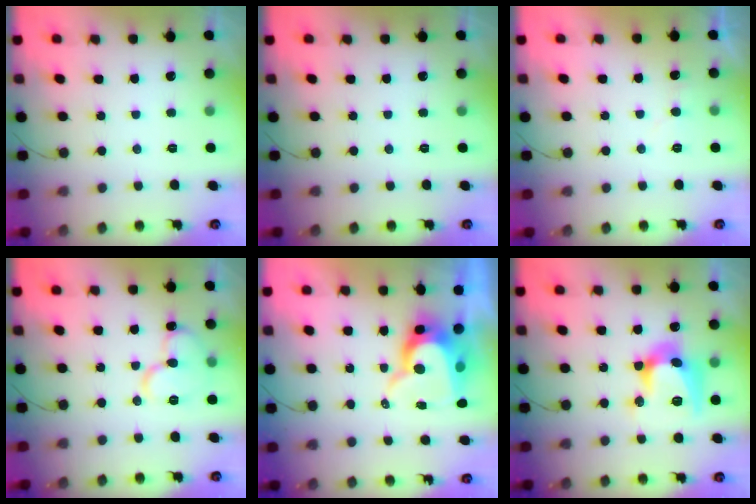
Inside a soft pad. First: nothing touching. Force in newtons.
{"total": 0.0}
{"total": 3.9, "press": 3.8, "slide": 0.3}
{"total": 12.1, "press": 12.0, "slide": 1.7}
{"total": 11.0, "press": 10.9, "slide": 0.9}
{"total": 16.9, "press": 16.9, "slide": 0.6}